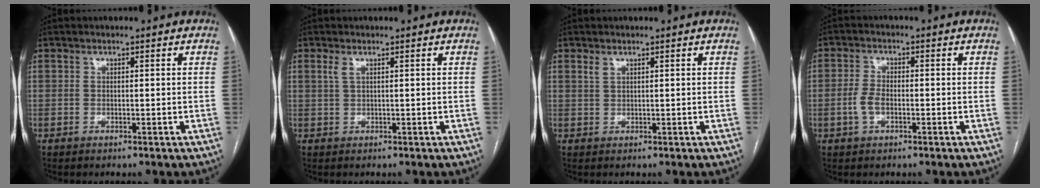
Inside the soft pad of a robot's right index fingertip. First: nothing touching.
{"total": 1.4, "force": [0.7, 0.4, 1.1], "torque": [-0.034, 0.009, 0.017]}
{"total": 1.1, "force": [0.8, 0.4, 0.6], "torque": [-0.015, 0.003, 0.019]}
{"total": 3.6, "force": [-1.1, 1.8, 2.9], "torque": [-0.067, 0.006, -0.021]}